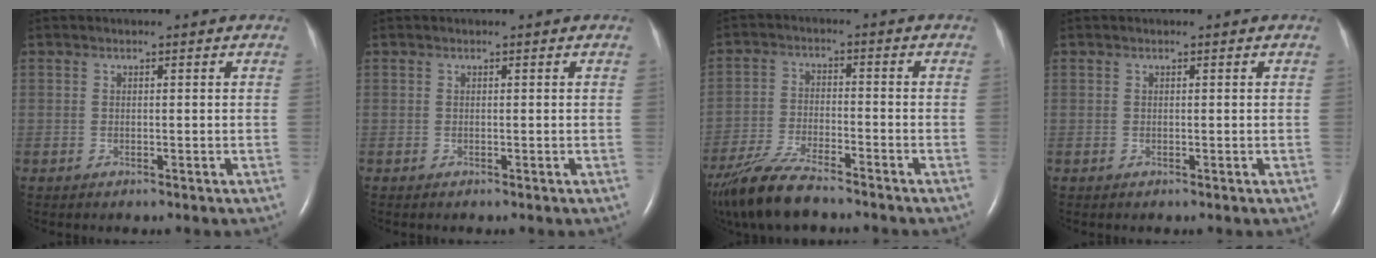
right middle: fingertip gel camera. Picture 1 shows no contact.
{"total": 0.0}
{"total": 10.3, "force": [-8.4, 1.7, 5.7], "torque": [-0.118, -0.030, -0.152]}
{"total": 0.0}